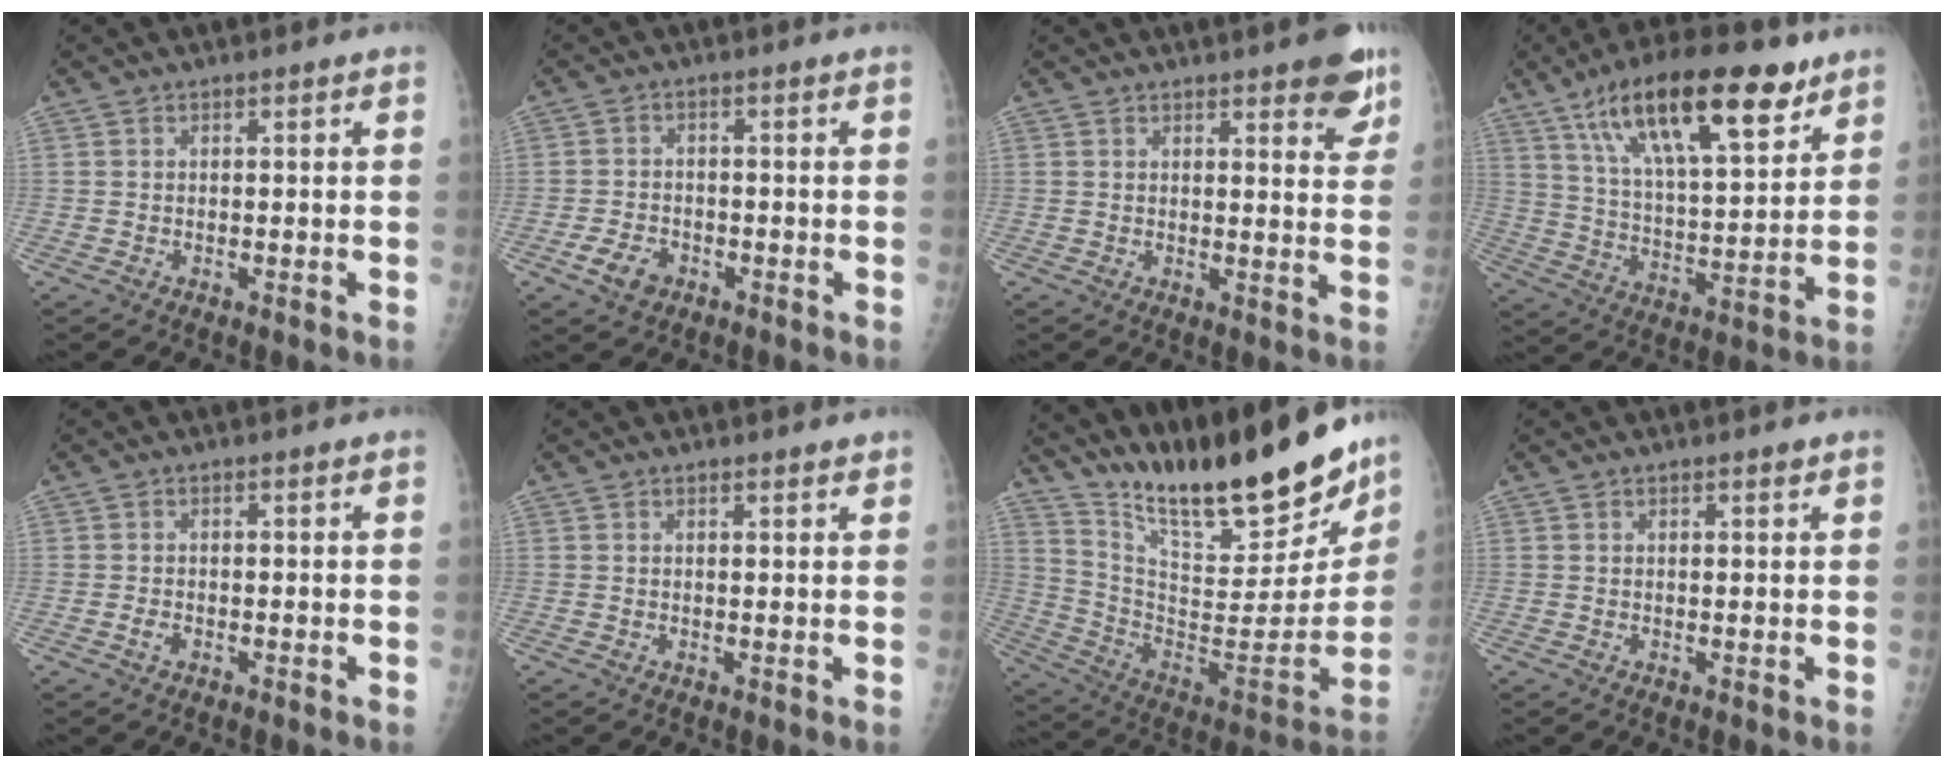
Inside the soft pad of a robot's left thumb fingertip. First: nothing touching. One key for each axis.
{"total": 4.5, "fx": -2.3, "fy": 3.0, "fz": 2.4, "tx": -0.041, "ty": 0.010, "tz": -0.039}
{"total": 7.5, "fx": 4.8, "fy": 2.2, "fz": 5.2, "tx": -0.040, "ty": -0.024, "tz": 0.058}
{"total": 22.9, "fx": 13.3, "fy": 8.0, "fz": 16.9, "tx": -0.259, "ty": -0.033, "tz": 0.228}
{"total": 1.4, "fx": -0.6, "fy": 0.9, "fz": 0.9, "tx": -0.018, "ty": 0.000, "tz": -0.011}
{"total": 1.6, "fx": 1.4, "fy": 0.5, "fz": 0.7, "tx": -0.003, "ty": -0.004, "tz": 0.017}
{"total": 29.5, "fx": 23.8, "fy": 7.1, "fz": 15.9, "tx": -0.225, "ty": -0.129, "tz": 0.365}
{"total": 1.1, "fx": 0.8, "fy": 0.4, "fz": 0.7, "tx": -0.008, "ty": -0.003, "tz": 0.011}